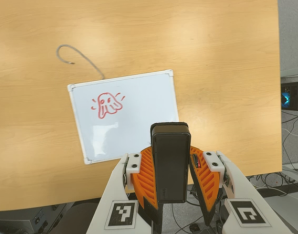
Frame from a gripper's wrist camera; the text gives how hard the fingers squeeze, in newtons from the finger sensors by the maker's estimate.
{"total": 8.0, "left": 6.6, "right": 9.3}